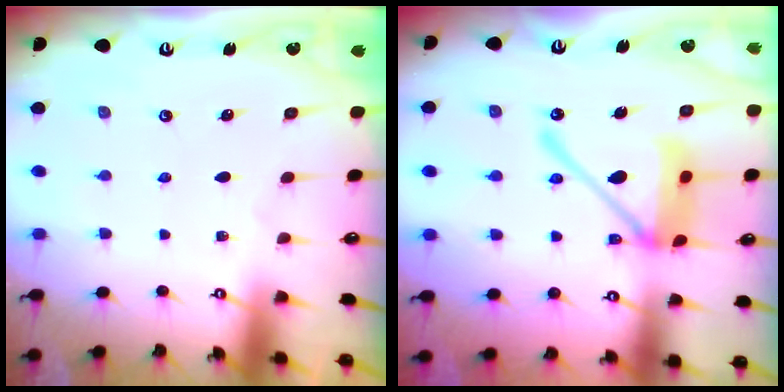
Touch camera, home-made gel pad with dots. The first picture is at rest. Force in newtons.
{"total": 16.3, "press": 16.2, "slide": 2.2}